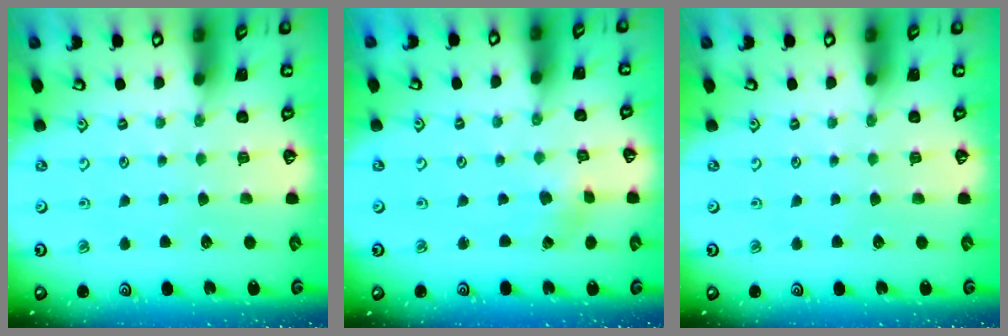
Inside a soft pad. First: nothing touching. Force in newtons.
{"total": 1.0, "press": 1.0, "slide": 0.0}
{"total": 0.0}